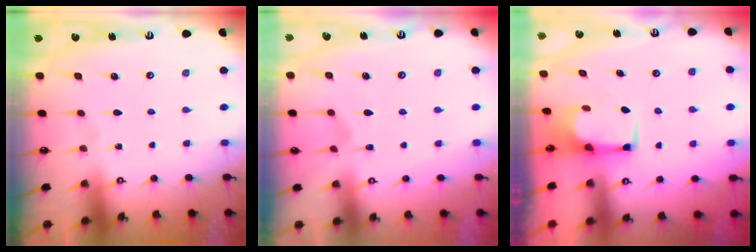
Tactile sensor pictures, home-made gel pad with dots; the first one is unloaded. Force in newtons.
{"total": 6.7, "press": 6.6, "slide": 1.4}
{"total": 1.7, "press": 1.7, "slide": 0.3}